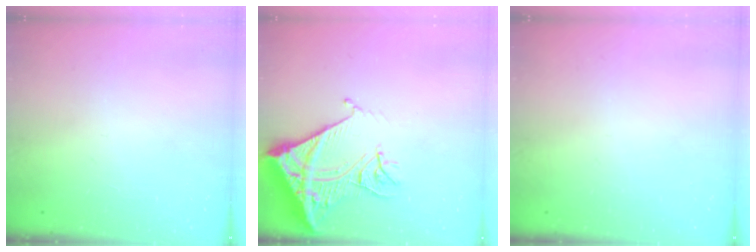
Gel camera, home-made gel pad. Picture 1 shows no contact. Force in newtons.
{"total": 14.2, "press": 14.1, "slide": 1.5}
{"total": 0.0}